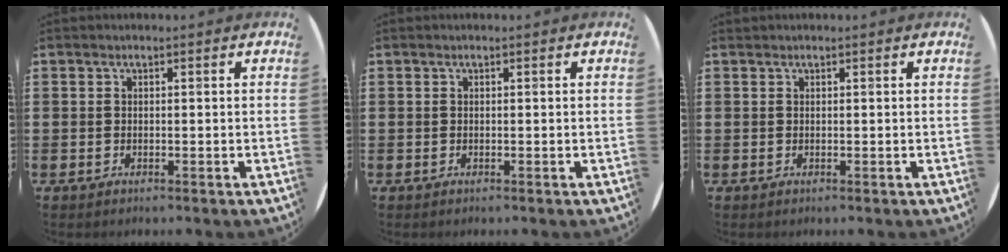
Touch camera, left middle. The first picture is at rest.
{"total": 0.0}
{"total": 0.0}